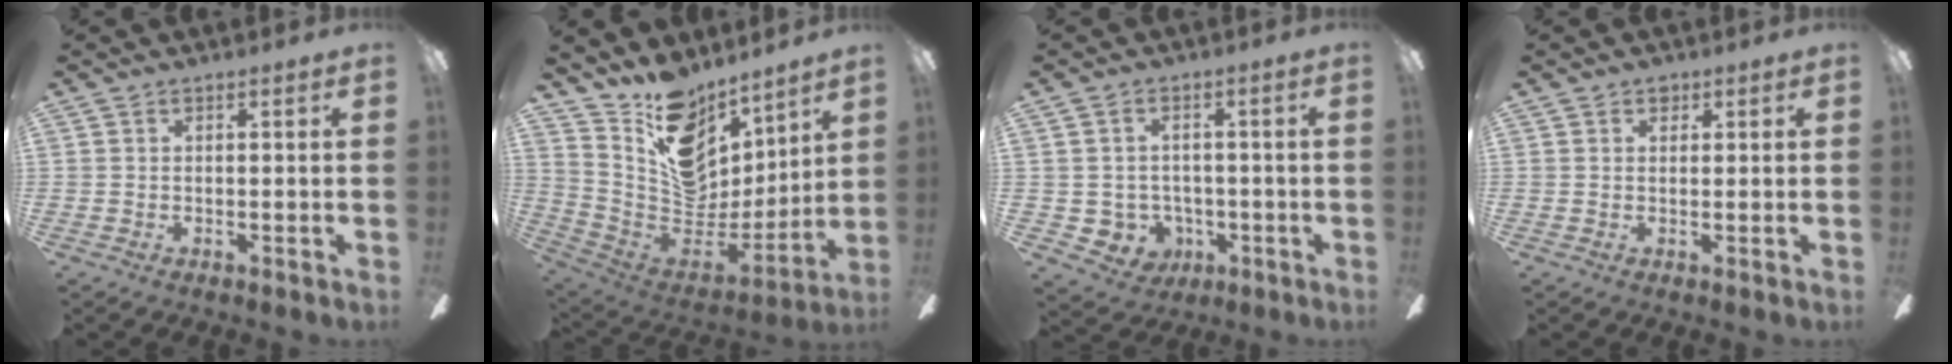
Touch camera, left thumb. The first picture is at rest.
{"total": 16.8, "force": [11.4, 10.3, 6.8], "torque": [-0.122, -0.087, 0.215]}
{"total": 5.3, "force": [0.0, 5.2, 0.7], "torque": [-0.029, 0.001, 0.005]}
{"total": 1.6, "force": [0.9, 1.1, 0.7], "torque": [0.002, -0.004, 0.013]}